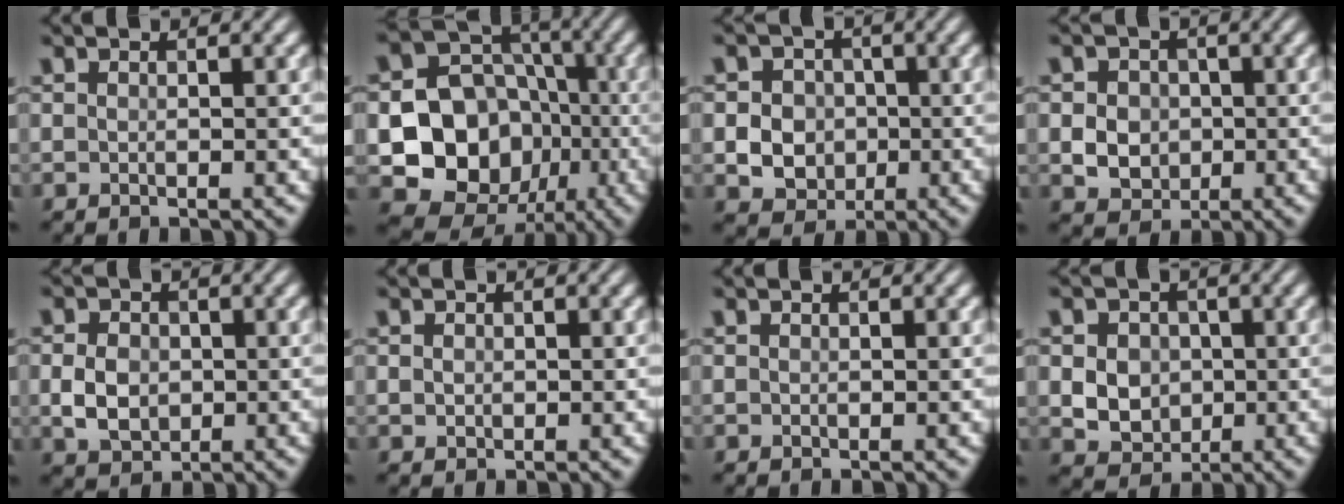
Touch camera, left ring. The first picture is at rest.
{"total": 12.2, "force": [-2.8, 10.2, 6.1], "torque": [-0.105, -0.009, -0.072]}
{"total": 4.6, "force": [-0.6, 4.1, 2.0], "torque": [-0.018, 0.004, -0.024]}
{"total": 3.7, "force": [-0.3, 3.2, 1.8], "torque": [-0.023, -0.003, -0.012]}
{"total": 3.5, "force": [-0.3, 2.7, 2.1], "torque": [-0.042, -0.001, -0.008]}
{"total": 0.6, "force": [0.1, 0.5, 0.2], "torque": [-0.003, -0.001, 0.001]}
{"total": 0.0}
{"total": 4.9, "force": [0.0, 4.2, 2.6], "torque": [-0.037, 0.008, -0.011]}